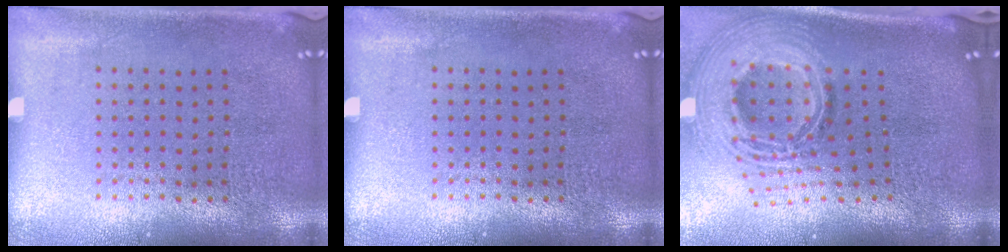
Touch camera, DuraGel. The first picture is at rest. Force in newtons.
{"total": 0.0}
{"total": 3.0, "press": 2.1, "slide": 2.1}